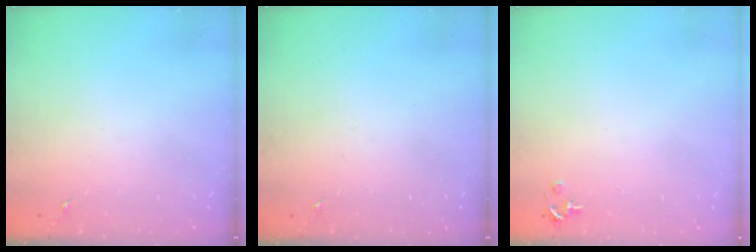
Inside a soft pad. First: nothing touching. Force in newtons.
{"total": 0.0}
{"total": 3.5, "press": 3.5, "slide": 0.4}